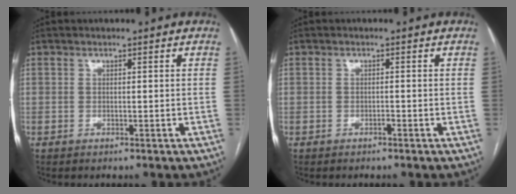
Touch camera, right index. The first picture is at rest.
{"total": 0.5, "force": [-0.4, 0.1, 0.3], "torque": [-0.009, 0.000, -0.007]}